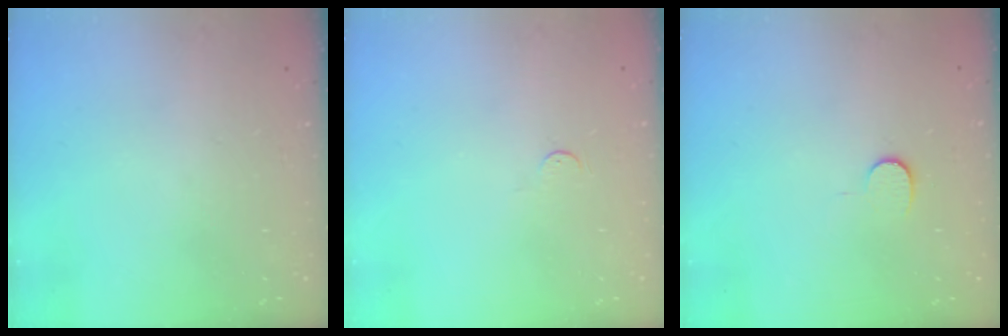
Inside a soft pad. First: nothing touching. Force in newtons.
{"total": 3.4, "press": 3.4, "slide": 0.4}
{"total": 6.0, "press": 6.0, "slide": 0.5}